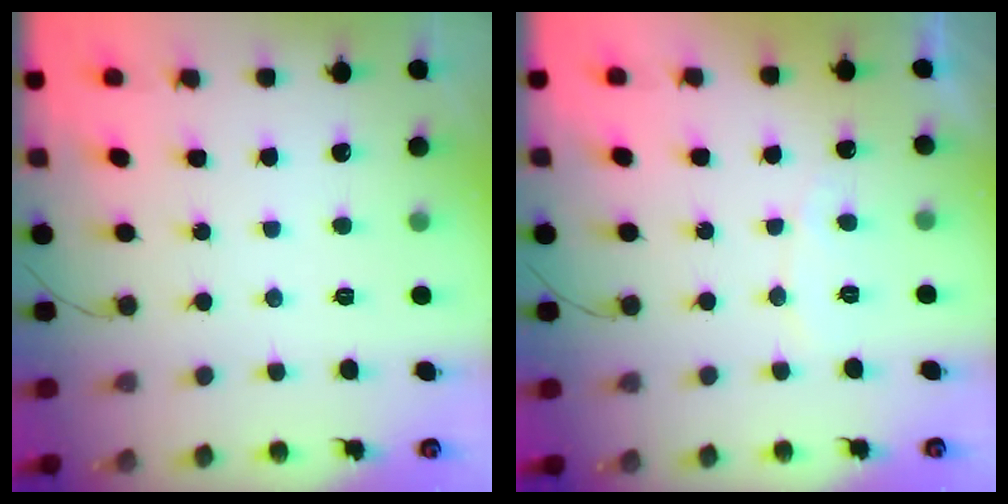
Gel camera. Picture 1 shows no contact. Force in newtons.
{"total": 4.1, "press": 4.1, "slide": 0.2}